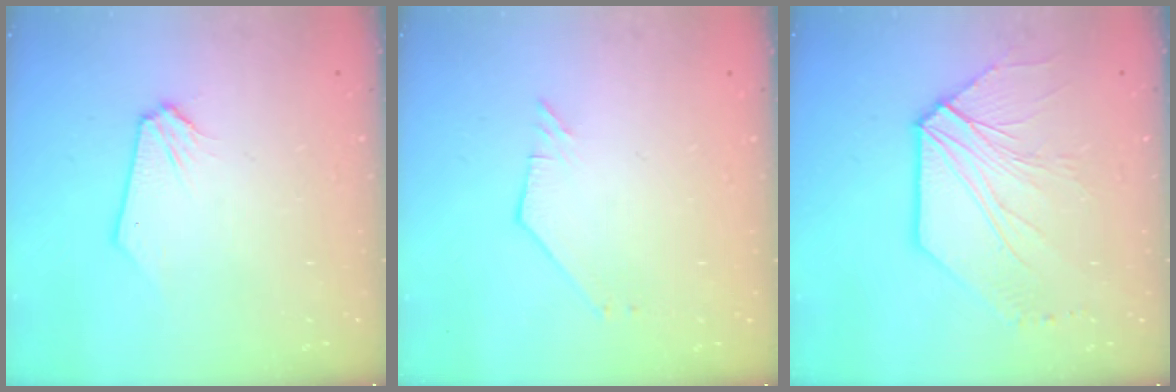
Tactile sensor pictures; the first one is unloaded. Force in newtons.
{"total": 1.8, "press": 1.8, "slide": 0.1}
{"total": 8.1, "press": 8.0, "slide": 1.4}